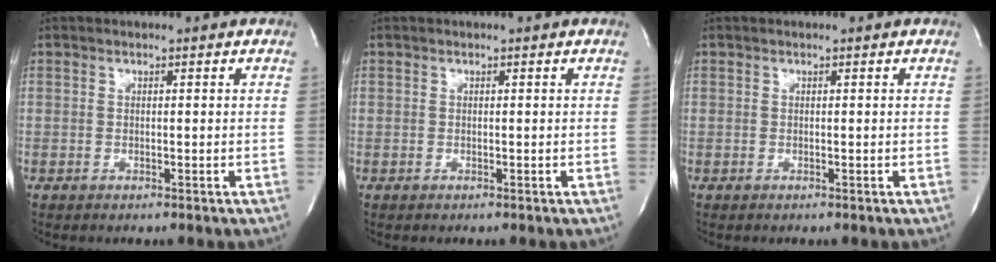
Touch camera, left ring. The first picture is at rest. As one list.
[{"total": 0.0}, {"total": 0.0}]